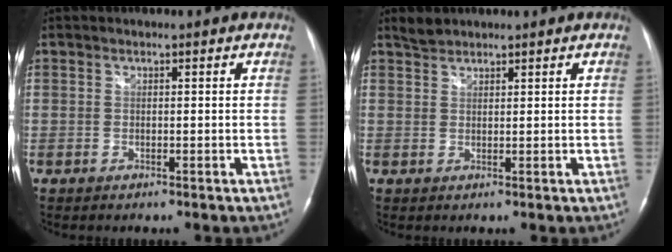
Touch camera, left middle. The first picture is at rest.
{"total": 1.9, "force": [1.8, 0.5, 0.2], "torque": [-0.008, 0.006, 0.037]}